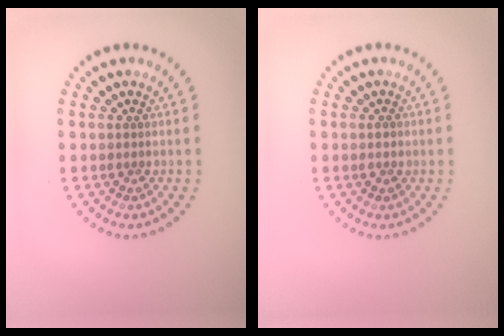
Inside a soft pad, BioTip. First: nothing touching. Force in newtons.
{"total": 1.3, "press": 1.2, "slide": 0.3}